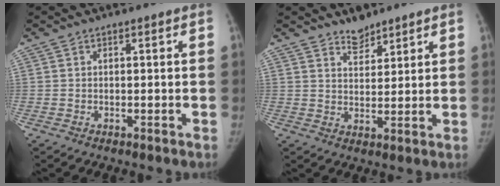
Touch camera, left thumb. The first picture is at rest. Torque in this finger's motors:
{"motor_torque": [0.32, -0.18, 0.66, -0.74, 0.00]}